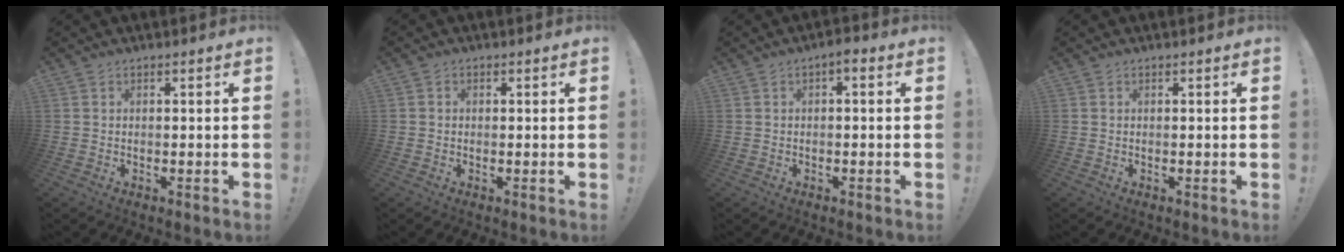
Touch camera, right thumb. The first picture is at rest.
{"total": 0.9, "force": [-0.2, 0.8, 0.3], "torque": [-0.004, 0.003, -0.004]}
{"total": 2.3, "force": [-0.9, 1.0, 1.8], "torque": [-0.038, 0.013, -0.017]}
{"total": 0.0}